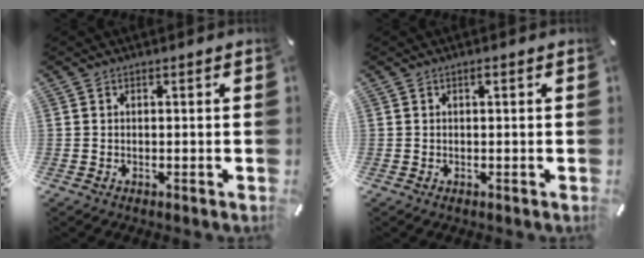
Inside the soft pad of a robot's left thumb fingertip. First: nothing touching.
{"total": 0.8, "force": [0.1, 0.3, 0.7], "torque": [-0.014, 0.002, 0.002]}